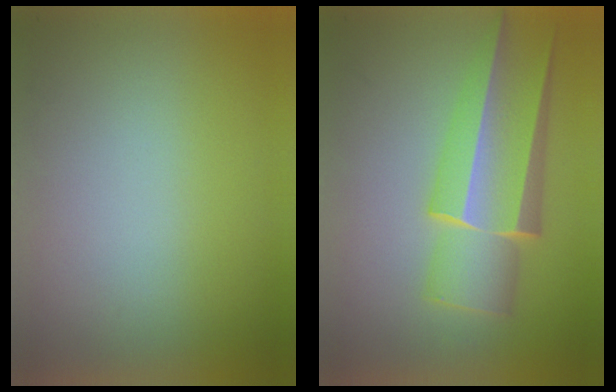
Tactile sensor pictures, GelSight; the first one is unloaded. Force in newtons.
{"total": 4.9}